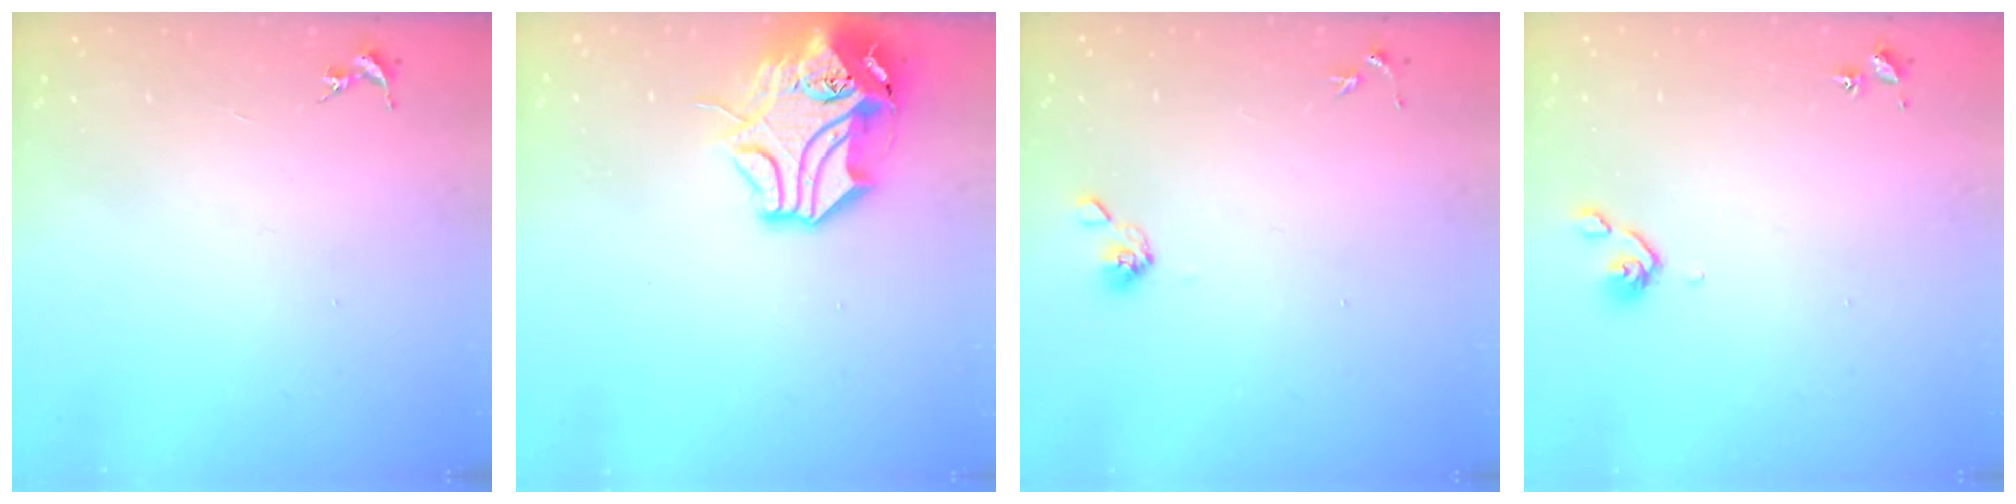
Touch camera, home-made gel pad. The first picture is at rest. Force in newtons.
{"total": 14.5, "press": 14.3, "slide": 1.9}
{"total": 5.0, "press": 4.7, "slide": 1.7}
{"total": 5.0, "press": 4.9, "slide": 1.2}